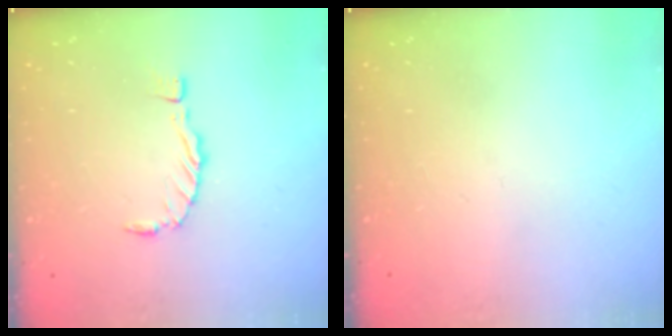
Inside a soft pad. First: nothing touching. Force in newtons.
{"total": 0.0}